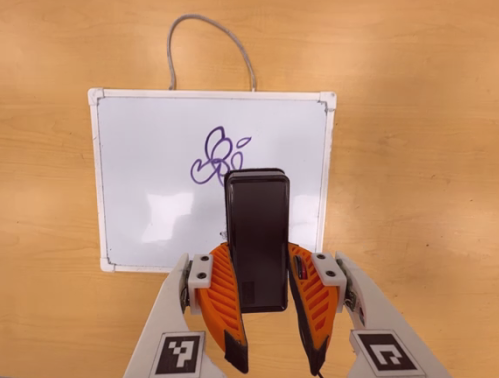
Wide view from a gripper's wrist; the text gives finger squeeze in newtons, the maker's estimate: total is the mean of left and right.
{"total": 9.6, "left": 6.9, "right": 12.3}